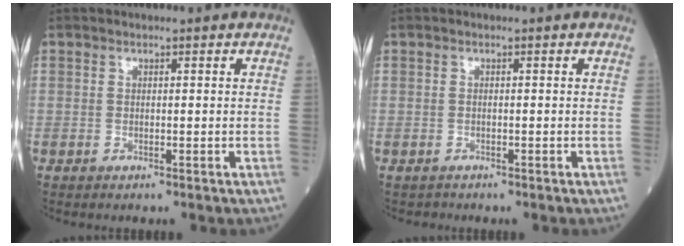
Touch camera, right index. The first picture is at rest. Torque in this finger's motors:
{"motor_torque": [0.16, -0.10, 0.04, 0.01]}